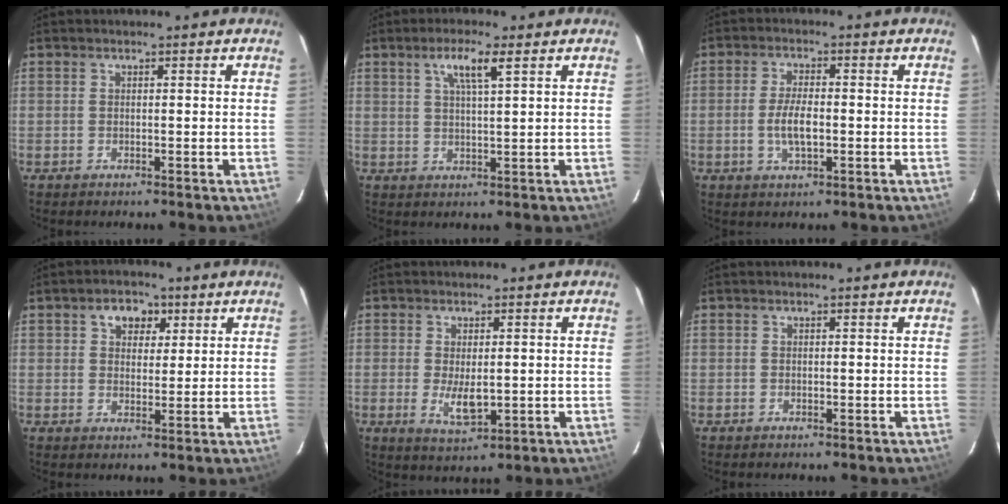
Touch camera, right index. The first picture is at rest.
{"total": 5.0, "force": [2.5, 0.5, 4.3], "torque": [-0.079, 0.004, 0.045]}
{"total": 5.2, "force": [-1.1, 1.9, 4.7], "torque": [-0.094, -0.003, -0.018]}
{"total": 5.3, "force": [2.5, 3.9, 2.7], "torque": [-0.038, 0.014, 0.041]}
{"total": 5.3, "force": [-0.5, 2.3, 4.8], "torque": [-0.085, -0.013, -0.005]}
{"total": 0.0}